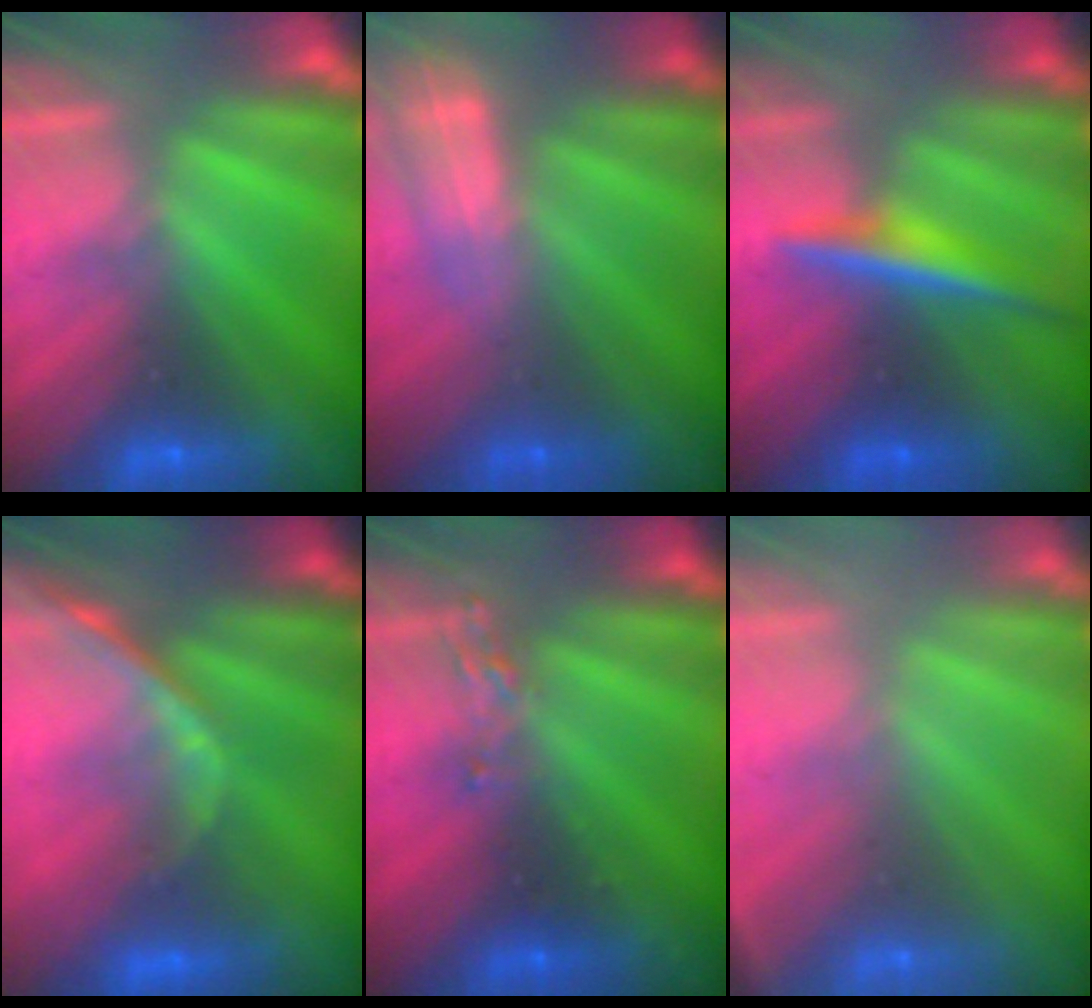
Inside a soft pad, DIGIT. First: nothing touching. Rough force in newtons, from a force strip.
{"total": 2.4}
{"total": 4.2}
{"total": 1.2}
{"total": 2.5}
{"total": 2.4}